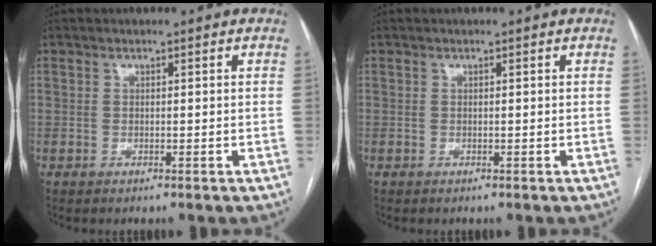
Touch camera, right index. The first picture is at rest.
{"total": 0.0}